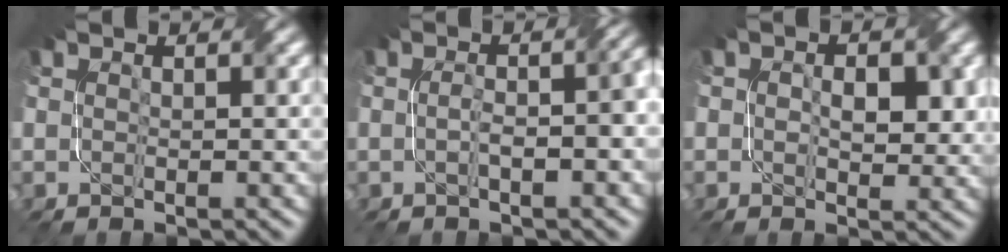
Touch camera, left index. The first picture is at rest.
{"total": 3.9, "force": [-0.5, 1.2, 3.6], "torque": [-0.037, 0.015, -0.012]}
{"total": 3.5, "force": [0.3, 2.1, 2.9], "torque": [-0.042, -0.004, 0.004]}